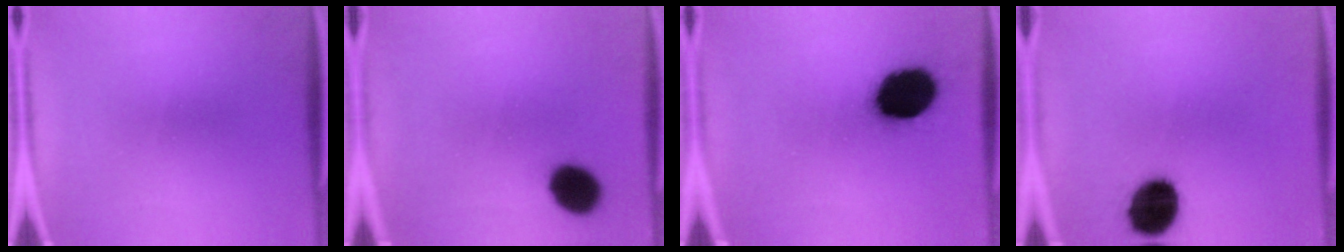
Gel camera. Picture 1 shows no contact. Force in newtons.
{"total": 9.4}
{"total": 18.1}
{"total": 13.3}